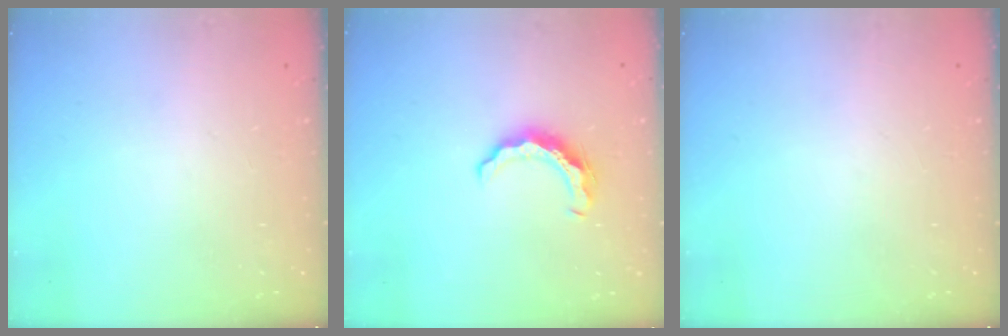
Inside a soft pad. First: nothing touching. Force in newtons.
{"total": 8.7, "press": 8.7, "slide": 0.4}
{"total": 0.0}